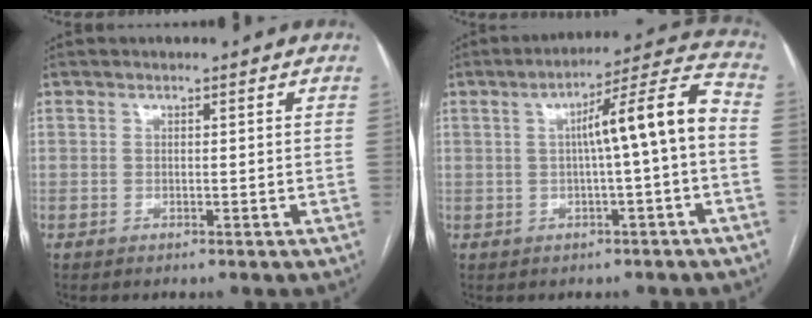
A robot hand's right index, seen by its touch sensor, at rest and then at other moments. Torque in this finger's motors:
{"motor_torque": [1.10, -0.09, 0.51, 0.08]}